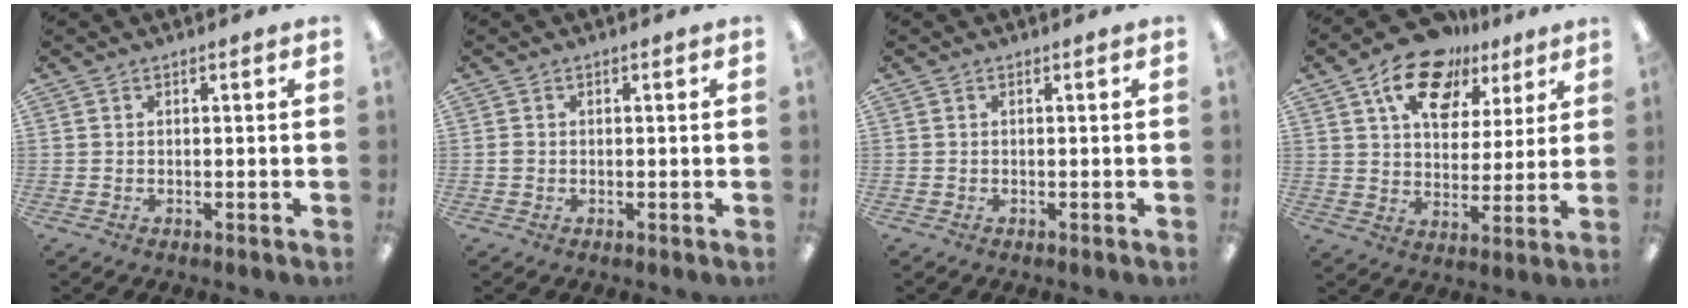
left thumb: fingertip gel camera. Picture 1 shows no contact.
{"total": 0.8, "force": [-0.1, 0.7, 0.4], "torque": [-0.007, 0.004, -0.003]}
{"total": 0.0}
{"total": 15.1, "force": [9.7, 9.0, 7.4], "torque": [-0.117, -0.049, 0.174]}